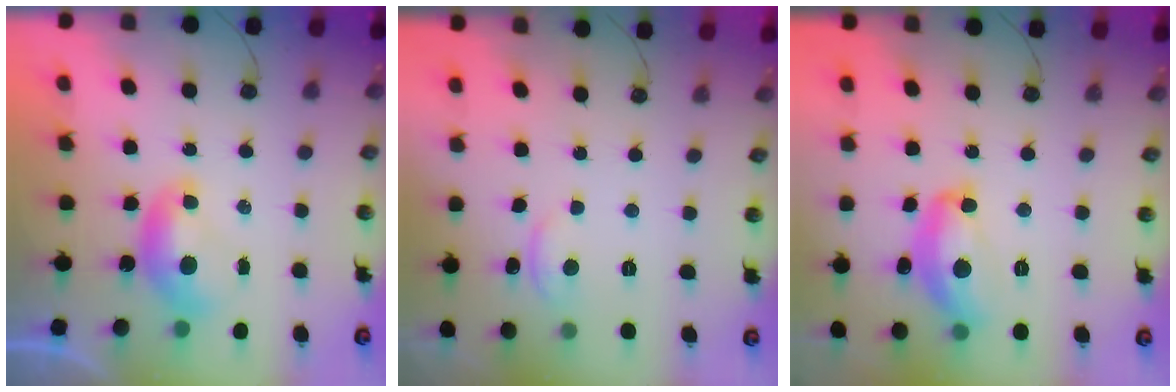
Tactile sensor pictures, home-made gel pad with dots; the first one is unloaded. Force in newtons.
{"total": 1.8, "press": 1.7, "slide": 0.5}
{"total": 10.5, "press": 10.5, "slide": 1.0}